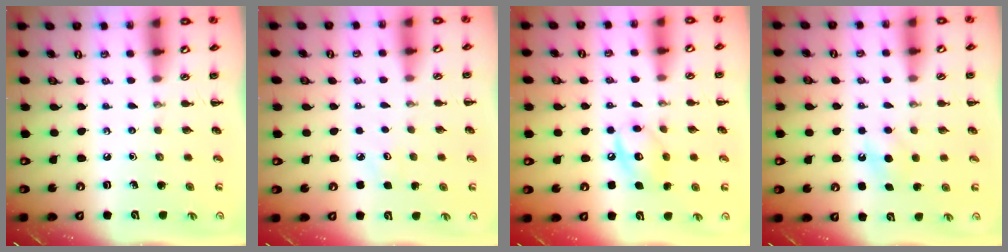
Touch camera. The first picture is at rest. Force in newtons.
{"total": 2.8, "press": 2.7, "slide": 0.8}
{"total": 10.6, "press": 10.5, "slide": 0.8}
{"total": 6.6, "press": 6.5, "slide": 1.3}